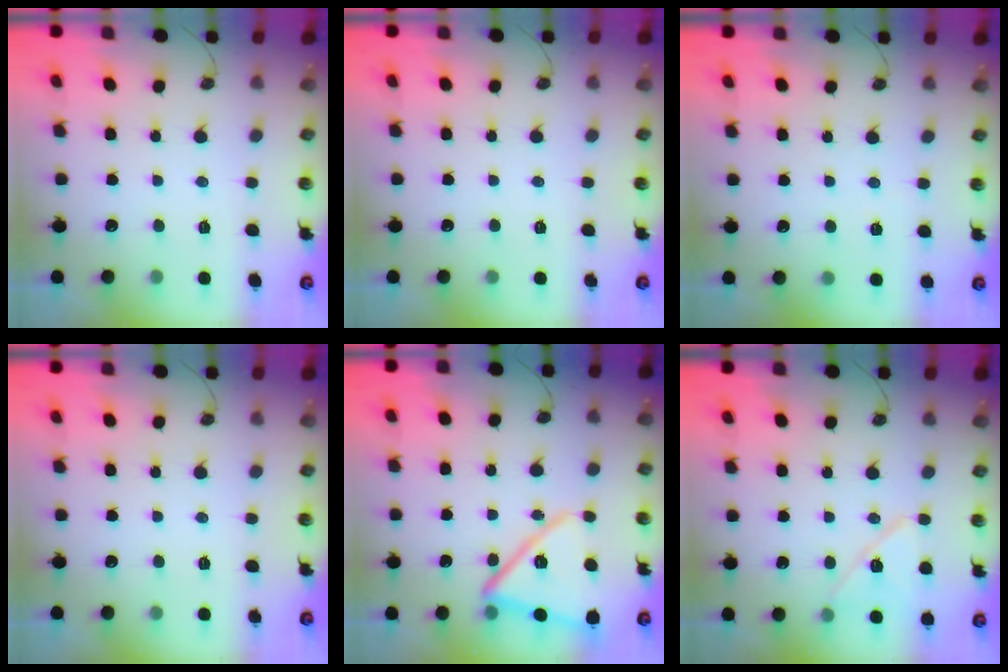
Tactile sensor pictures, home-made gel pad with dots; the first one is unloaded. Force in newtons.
{"total": 0.0}
{"total": 1.1, "press": 0.7, "slide": 0.8}
{"total": 0.0}
{"total": 15.9, "press": 15.8, "slide": 1.2}
{"total": 11.1, "press": 11.1, "slide": 0.6}